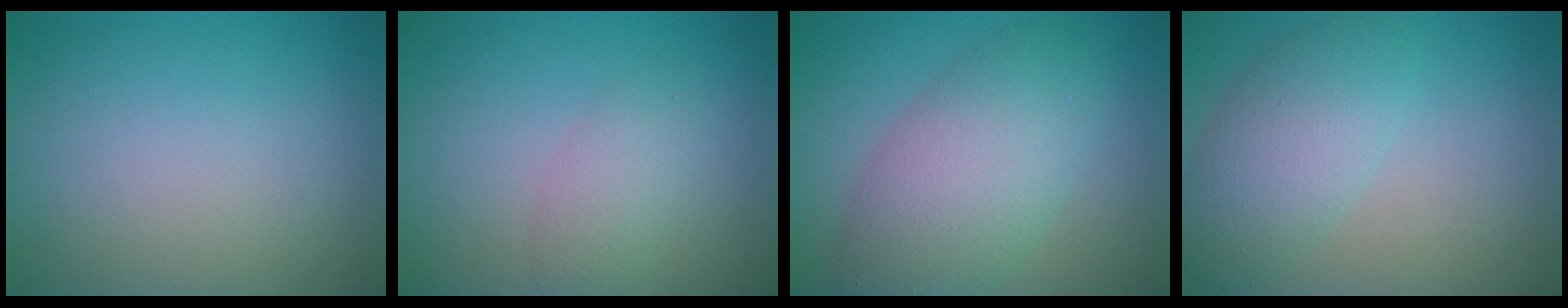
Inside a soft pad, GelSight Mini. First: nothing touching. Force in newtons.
{"total": 2.2, "press": 2.2, "slide": 0.2}
{"total": 7.6, "press": 7.6, "slide": 0.1}
{"total": 4.7, "press": 4.7, "slide": 0.1}